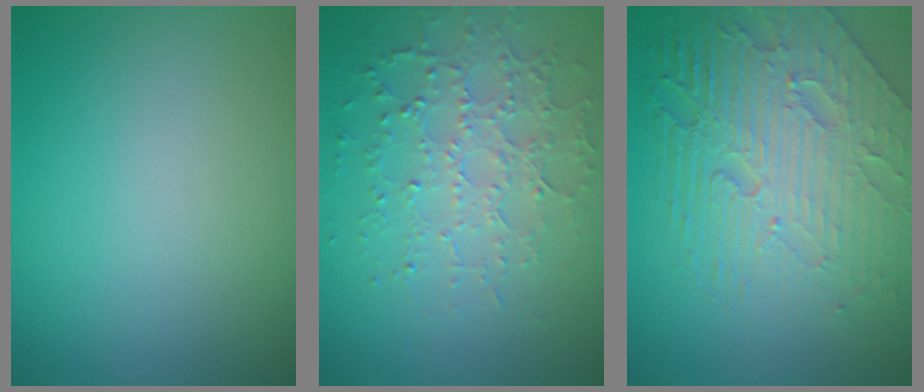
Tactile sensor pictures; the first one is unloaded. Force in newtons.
{"total": 4.1, "press": 3.4, "slide": 2.3}
{"total": 7.9, "press": 5.6, "slide": 5.7}